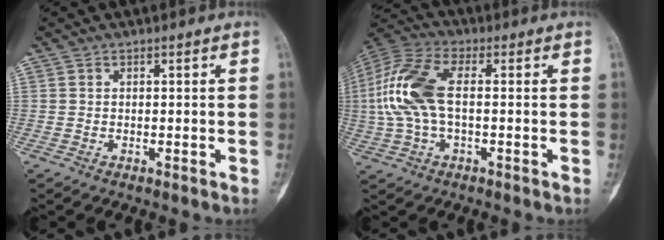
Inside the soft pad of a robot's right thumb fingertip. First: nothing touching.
{"total": 13.4, "force": [0.6, 6.5, 11.7], "torque": [-0.274, 0.029, 0.009]}